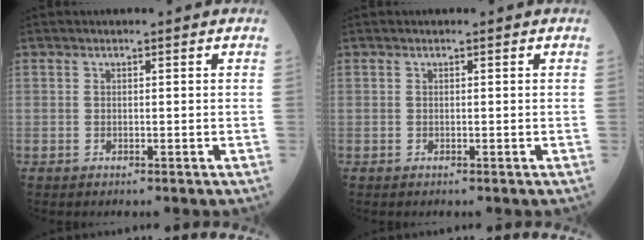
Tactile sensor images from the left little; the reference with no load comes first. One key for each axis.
{"total": 0.0}